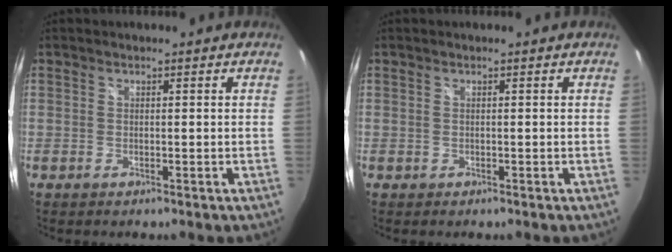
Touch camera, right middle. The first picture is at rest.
{"total": 0.0}